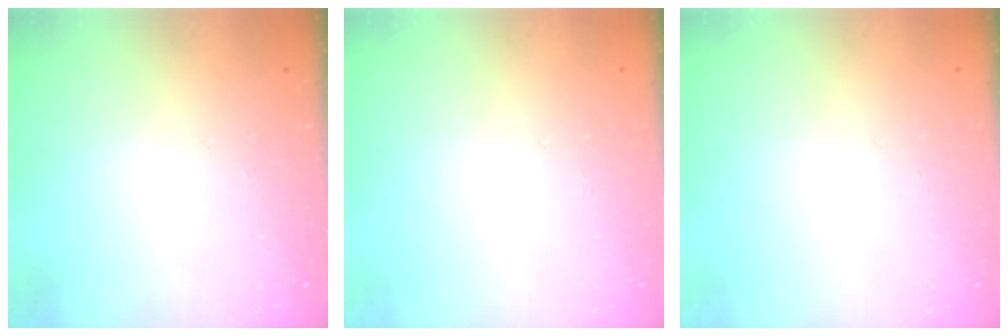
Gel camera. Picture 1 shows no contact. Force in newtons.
{"total": 0.0}
{"total": 0.0}